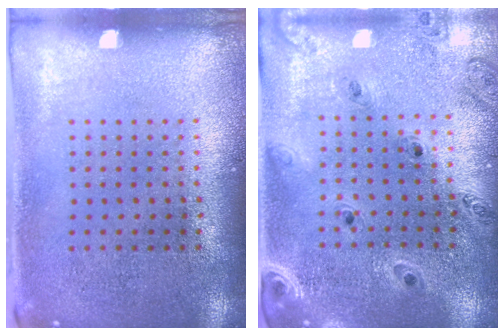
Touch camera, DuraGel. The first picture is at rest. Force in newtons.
{"total": 0.9, "press": 0.9, "slide": 0.1}